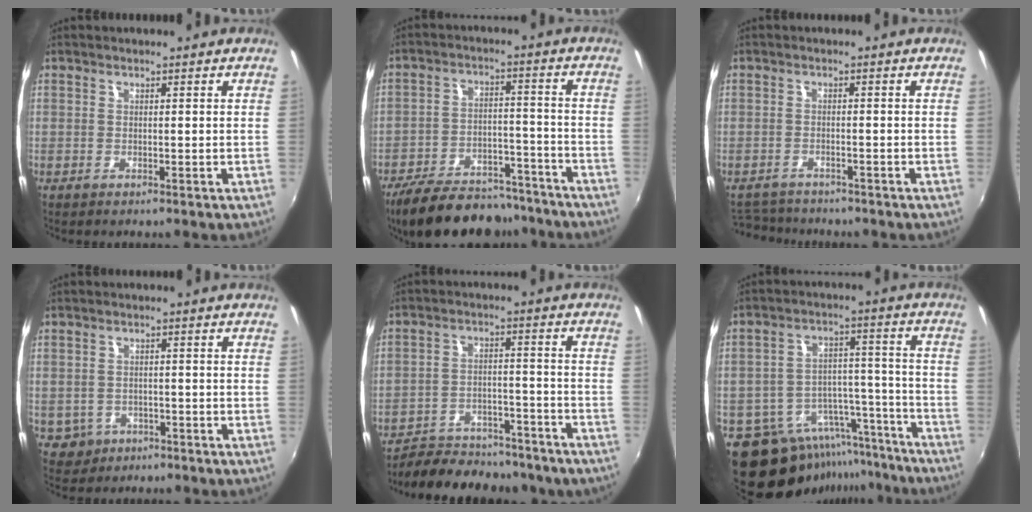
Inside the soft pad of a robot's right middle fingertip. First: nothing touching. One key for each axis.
{"total": 19.3, "fx": -16.3, "fy": 7.0, "fz": 7.8, "tx": -0.158, "ty": 0.010, "tz": -0.223}
{"total": 5.0, "fx": -4.8, "fy": 1.4, "fz": 0.9, "tx": -0.032, "ty": -0.002, "tz": -0.076}
{"total": 3.6, "fx": -0.9, "fy": 3.4, "fz": 0.7, "tx": -0.025, "ty": 0.003, "tz": -0.003}
{"total": 17.7, "fx": -15.1, "fy": 6.1, "fz": 7.1, "tx": -0.144, "ty": -0.002, "tz": -0.197}
{"total": 15.2, "fx": -13.0, "fy": 6.9, "fz": 3.7, "tx": -0.066, "ty": 0.043, "tz": -0.178}